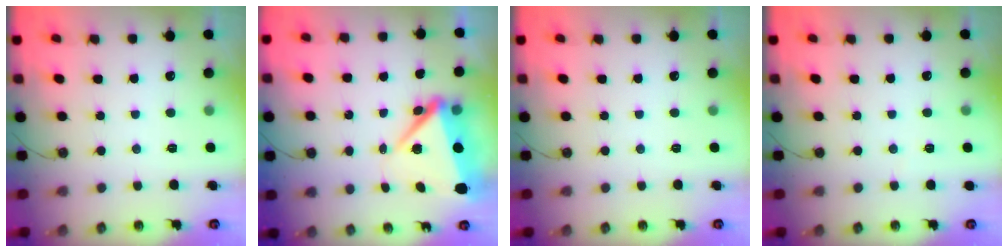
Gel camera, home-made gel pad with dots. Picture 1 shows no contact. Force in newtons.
{"total": 7.9, "press": 7.8, "slide": 1.1}
{"total": 0.0}
{"total": 2.0, "press": 2.0, "slide": 0.4}